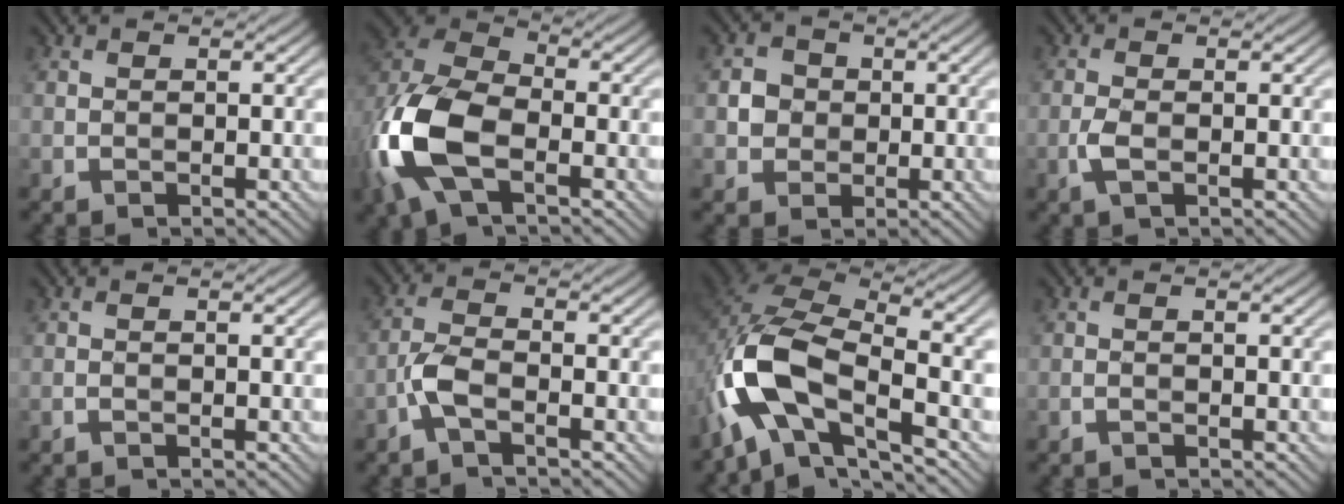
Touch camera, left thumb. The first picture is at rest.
{"total": 13.8, "force": [-4.4, 7.5, 10.7], "torque": [-0.284, -0.016, -0.094]}
{"total": 3.0, "force": [0.0, 2.9, 1.0], "torque": [-0.025, 0.002, -0.006]}
{"total": 2.3, "force": [-0.7, 0.8, 2.0], "torque": [-0.051, 0.001, -0.020]}
{"total": 1.1, "force": [-0.2, 0.1, 1.1], "torque": [-0.020, 0.005, -0.008]}
{"total": 3.7, "force": [-2.1, 1.1, 2.9], "torque": [-0.072, 0.005, -0.054]}
{"total": 14.1, "force": [-4.7, 6.8, 11.5], "torque": [-0.229, -0.014, -0.094]}
{"total": 1.4, "force": [-0.2, 0.1, 1.4], "torque": [-0.025, 0.005, -0.009]}